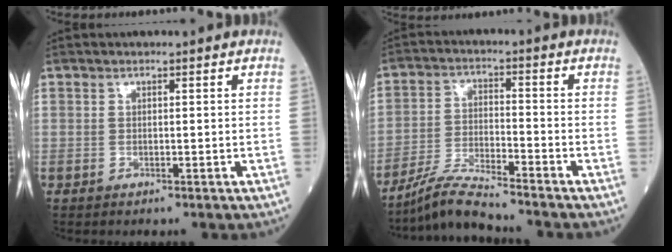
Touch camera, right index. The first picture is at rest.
{"total": 7.2, "force": [-6.7, -0.6, 2.5], "torque": [-0.055, -0.020, -0.127]}